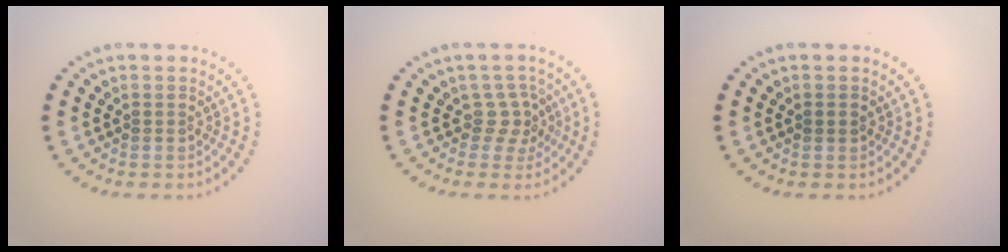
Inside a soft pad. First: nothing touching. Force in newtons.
{"total": 2.1, "press": 1.5, "slide": 1.5}
{"total": 0.9, "press": 0.9, "slide": 0.2}